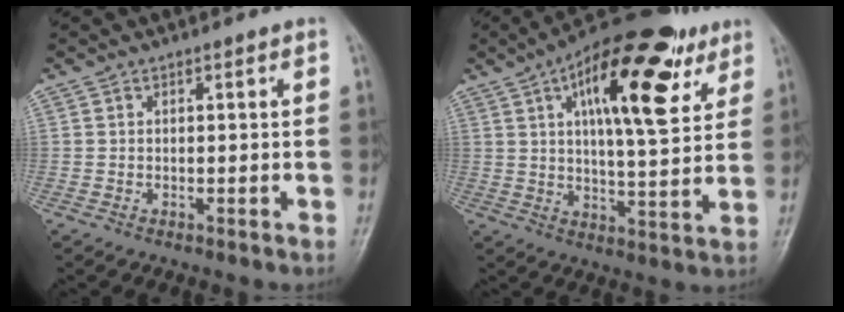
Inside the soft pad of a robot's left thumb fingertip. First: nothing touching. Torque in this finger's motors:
{"motor_torque": [0.64, 0.81, 1.86, -0.91, 0.34]}